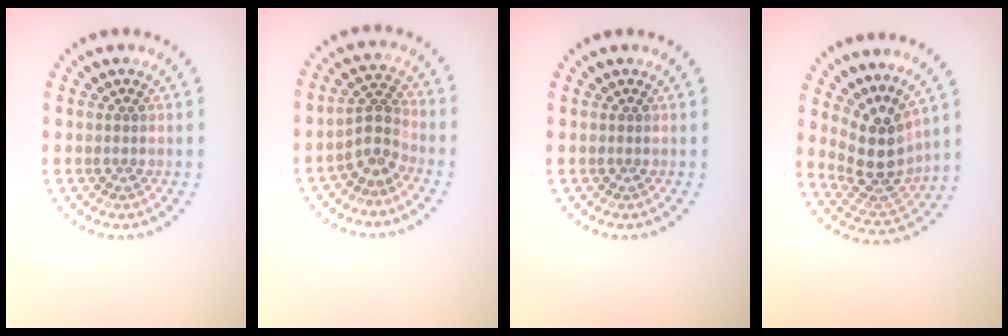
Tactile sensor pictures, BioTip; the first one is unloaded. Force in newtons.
{"total": 2.5, "press": 1.7, "slide": 1.9}
{"total": 0.0}
{"total": 4.3, "press": 3.5, "slide": 2.5}